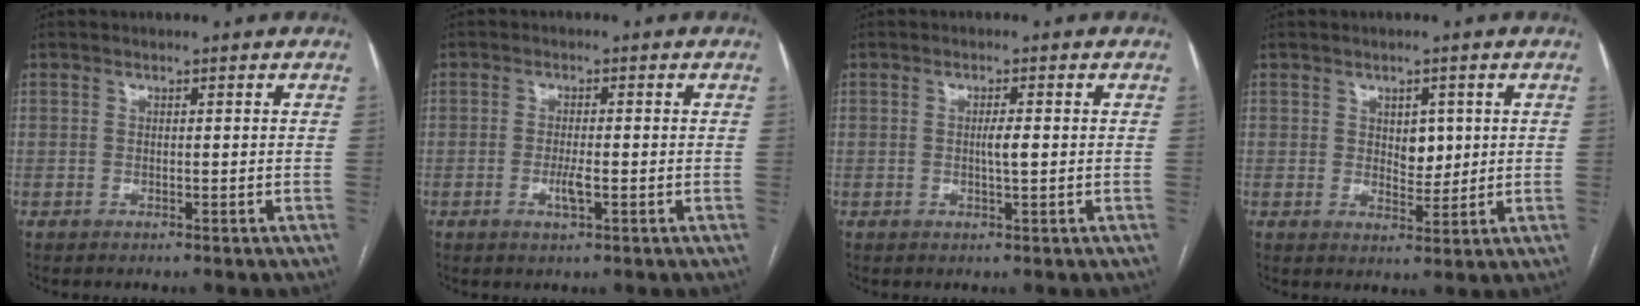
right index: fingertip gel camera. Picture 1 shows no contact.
{"total": 2.8, "force": [-0.9, 0.6, 2.6], "torque": [-0.053, -0.003, -0.014]}
{"total": 2.1, "force": [0.0, 0.1, 2.1], "torque": [-0.039, 0.000, 0.000]}
{"total": 3.7, "force": [0.9, 2.3, 2.7], "torque": [-0.034, -0.003, 0.019]}